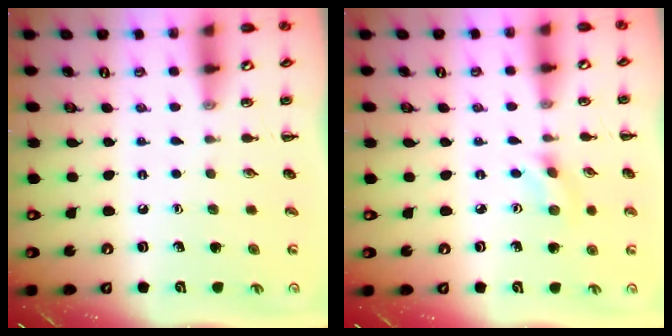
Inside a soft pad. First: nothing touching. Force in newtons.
{"total": 2.0, "press": 1.9, "slide": 0.8}